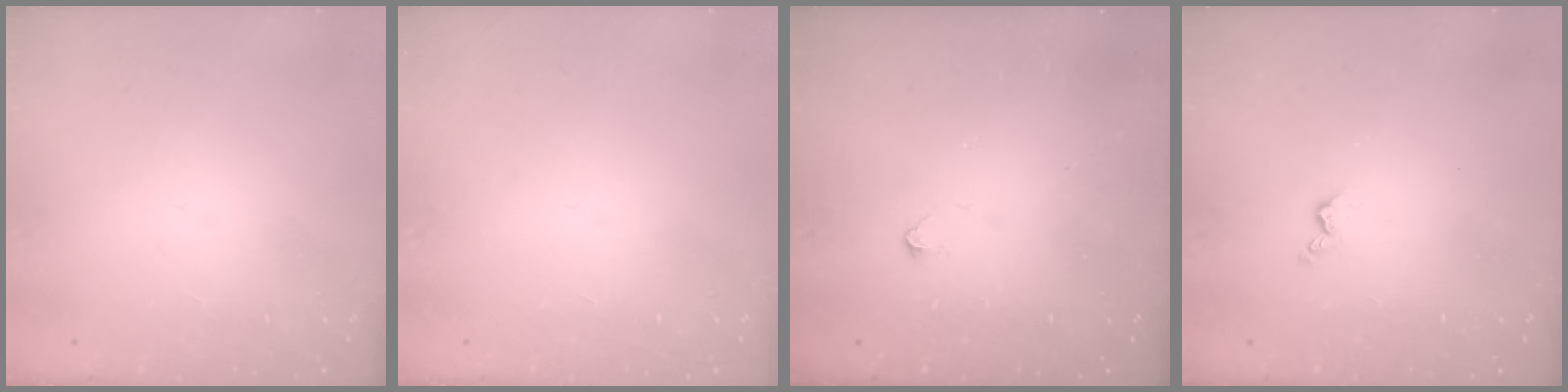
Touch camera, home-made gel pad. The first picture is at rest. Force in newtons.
{"total": 0.0}
{"total": 3.0, "press": 3.0, "slide": 0.5}
{"total": 3.4, "press": 3.4, "slide": 0.6}